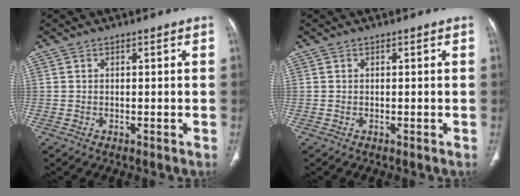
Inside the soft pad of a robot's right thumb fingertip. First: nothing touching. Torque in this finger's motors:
{"motor_torque": [0.08, 0.08, -0.08, 0.08, 0.03]}